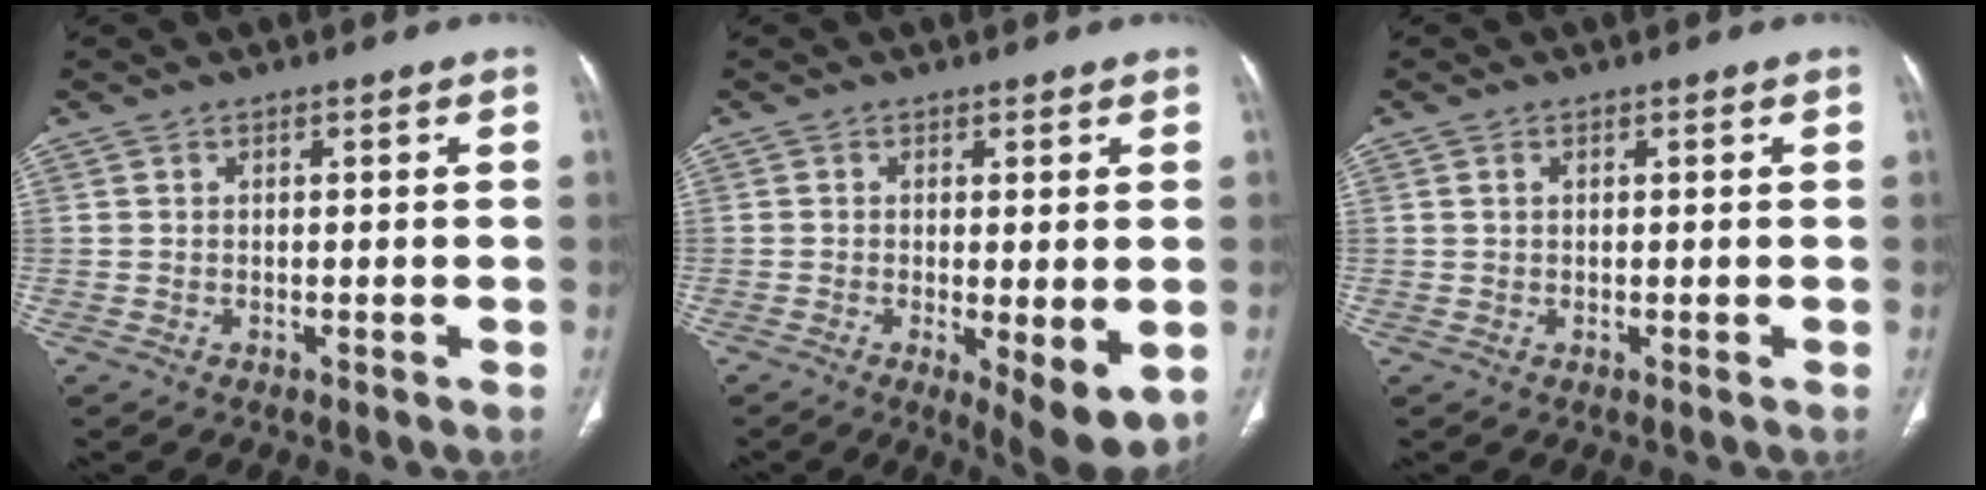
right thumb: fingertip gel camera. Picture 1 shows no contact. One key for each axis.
{"total": 8.1, "fx": -1.8, "fy": 2.3, "fz": 7.6, "tx": -0.115, "ty": -0.025, "tz": -0.025}
{"total": 0.6, "fx": 0.2, "fy": 0.4, "fz": 0.4, "tx": -0.010, "ty": 0.002, "tz": 0.005}